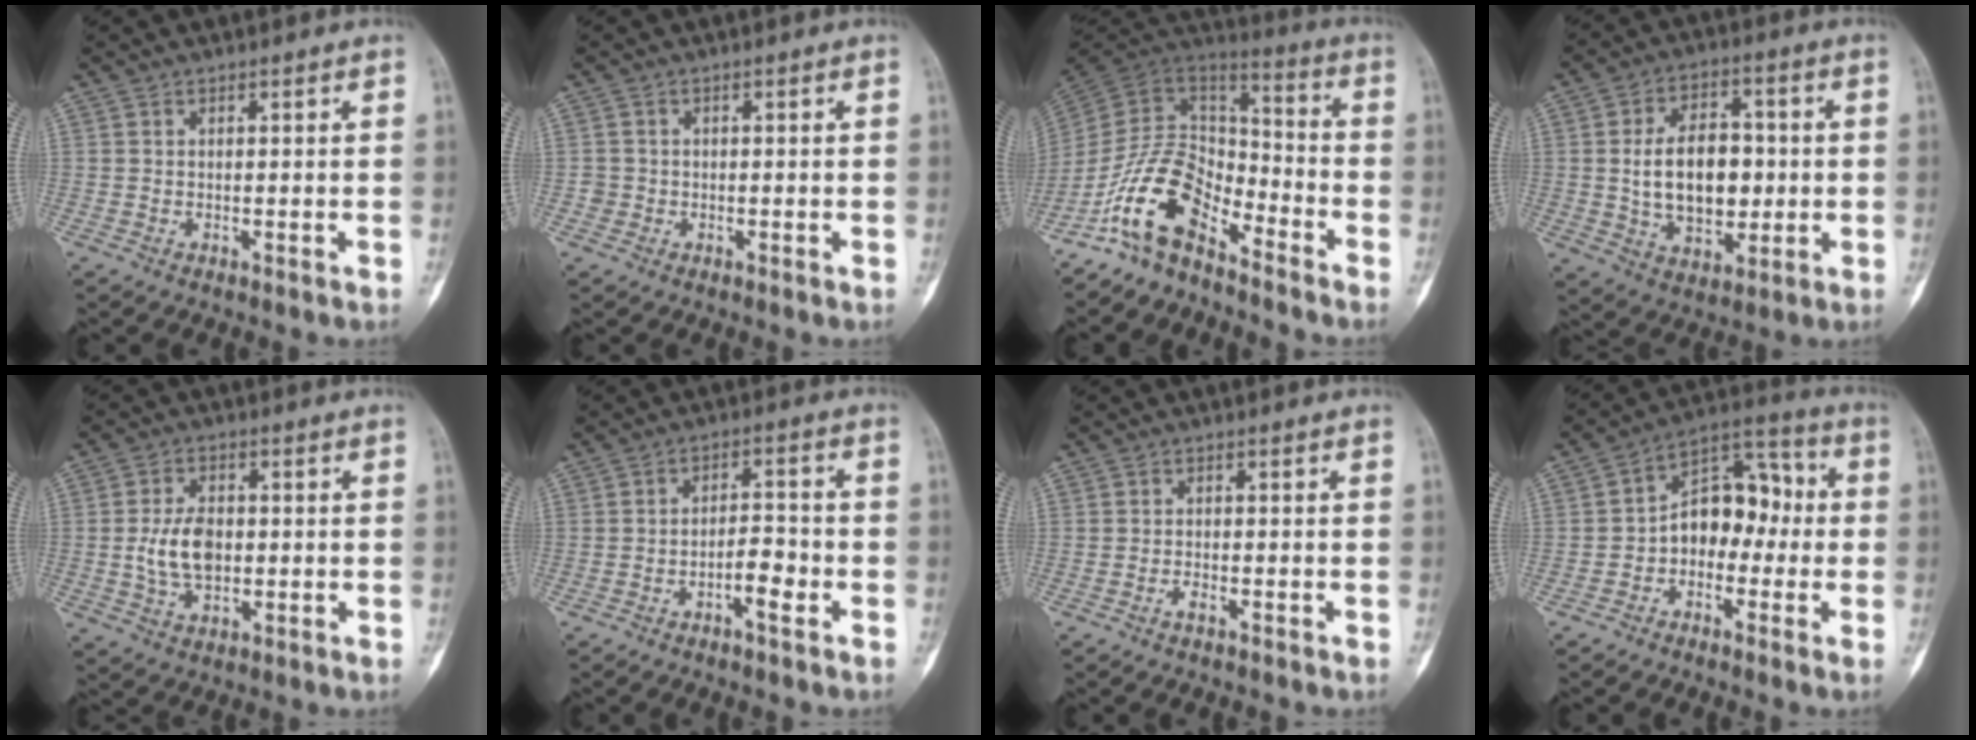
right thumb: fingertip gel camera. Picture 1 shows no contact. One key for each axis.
{"total": 1.4, "fx": -0.4, "fy": 1.3, "fz": 0.0, "tx": 0.011, "ty": 0.007, "tz": -0.012}
{"total": 14.2, "fx": -9.6, "fy": 7.1, "fz": 7.7, "tx": -0.127, "ty": 0.096, "tz": -0.193}
{"total": 14.1, "fx": 0.1, "fy": 9.0, "fz": 10.9, "tx": -0.146, "ty": 0.010, "tz": 0.009}
{"total": 8.0, "fx": -0.4, "fy": 5.0, "fz": 6.2, "tx": -0.110, "ty": 0.003, "tz": -0.005}
{"total": 5.1, "fx": -2.4, "fy": 1.9, "fz": 4.1, "tx": -0.059, "ty": 0.028, "tz": -0.041}
{"total": 1.4, "fx": -1.0, "fy": 0.4, "fz": 0.9, "tx": -0.016, "ty": 0.006, "tz": -0.020}
{"total": 11.5, "fx": -1.3, "fy": 7.9, "fz": 8.2, "tx": -0.085, "ty": 0.050, "tz": -0.039}